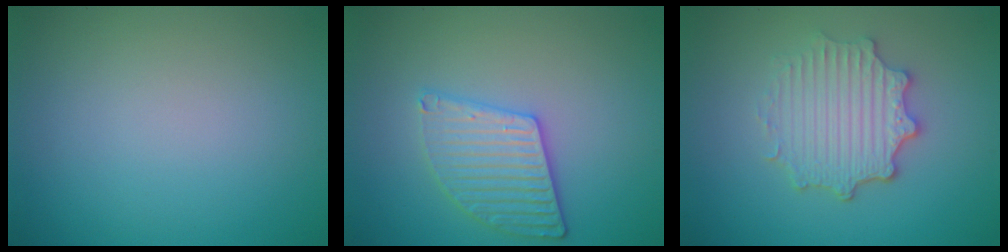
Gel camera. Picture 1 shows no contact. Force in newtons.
{"total": 3.7, "press": 3.4, "slide": 1.4}
{"total": 4.4, "press": 3.6, "slide": 2.6}